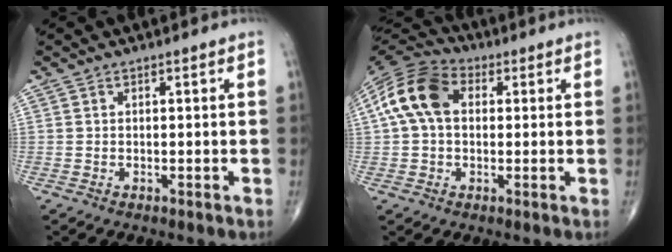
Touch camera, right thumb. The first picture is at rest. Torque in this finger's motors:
{"motor_torque": [-0.21, 0.57, 0.21, -0.06, 0.09]}